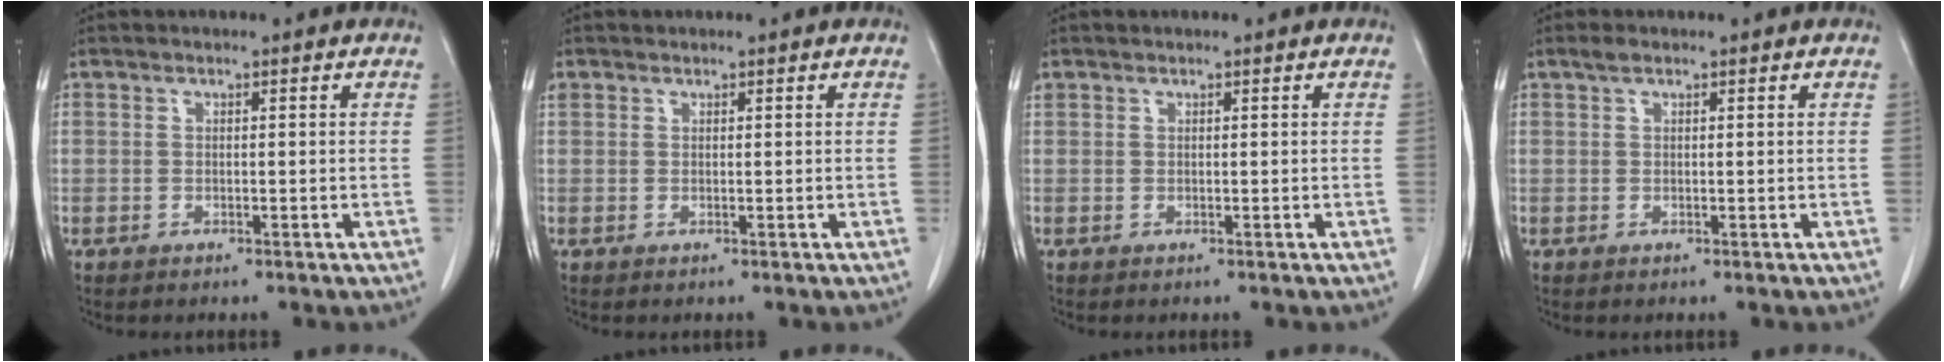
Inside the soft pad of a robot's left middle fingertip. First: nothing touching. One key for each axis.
{"total": 1.1, "fx": 0.8, "fy": 0.7, "fz": 0.1, "tx": -0.002, "ty": 0.013, "tz": 0.014}
{"total": 0.6, "fx": 0.5, "fy": 0.2, "fz": 0.0, "tx": -0.006, "ty": 0.012, "tz": 0.013}
{"total": 1.1, "fx": 0.8, "fy": 0.3, "fz": 0.6, "tx": -0.017, "ty": 0.009, "tz": 0.016}